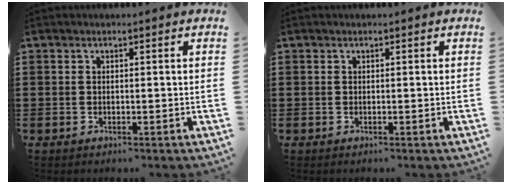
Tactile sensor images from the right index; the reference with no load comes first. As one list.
[{"total": 0.0}]